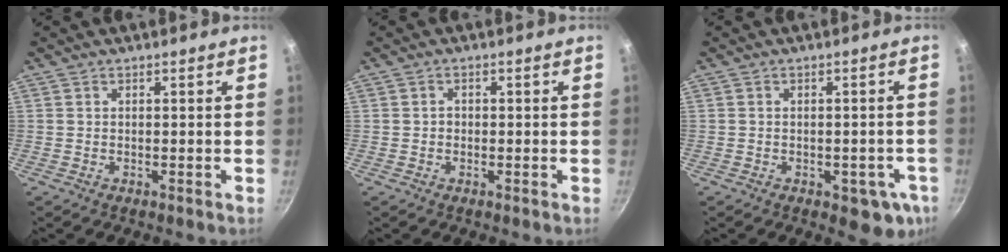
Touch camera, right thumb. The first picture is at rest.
{"total": 1.1, "force": [-0.2, 1.0, 0.5], "torque": [-0.008, 0.004, -0.004]}
{"total": 6.7, "force": [-2.6, 3.7, 4.9], "torque": [-0.029, 0.013, -0.022]}